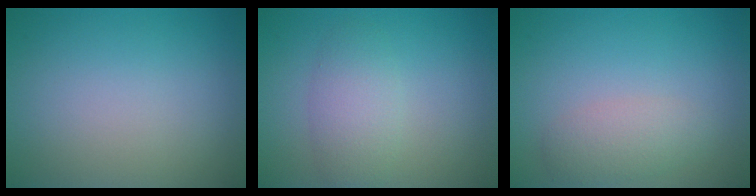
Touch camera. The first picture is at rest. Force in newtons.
{"total": 2.9, "press": 2.9, "slide": 0.2}
{"total": 2.3, "press": 2.3, "slide": 0.1}